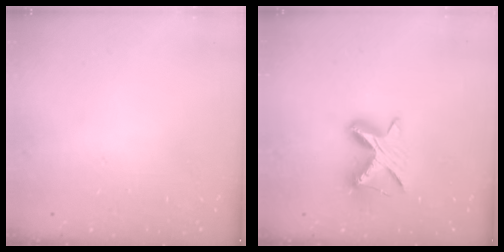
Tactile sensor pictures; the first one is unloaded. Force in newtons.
{"total": 8.9, "press": 8.9, "slide": 0.3}